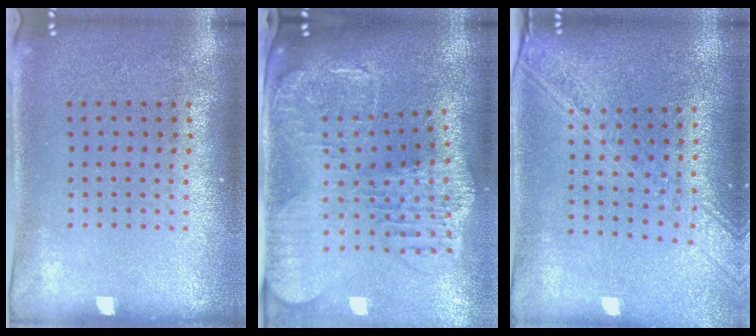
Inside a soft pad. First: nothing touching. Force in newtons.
{"total": 2.8, "press": 2.4, "slide": 1.4}
{"total": 2.2, "press": 1.9, "slide": 1.2}